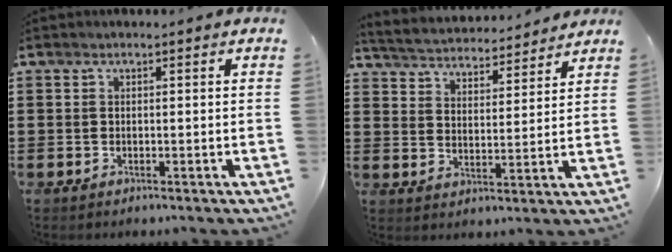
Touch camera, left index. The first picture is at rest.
{"total": 4.0, "force": [3.9, 0.2, 0.1], "torque": [-0.027, -0.030, 0.063]}